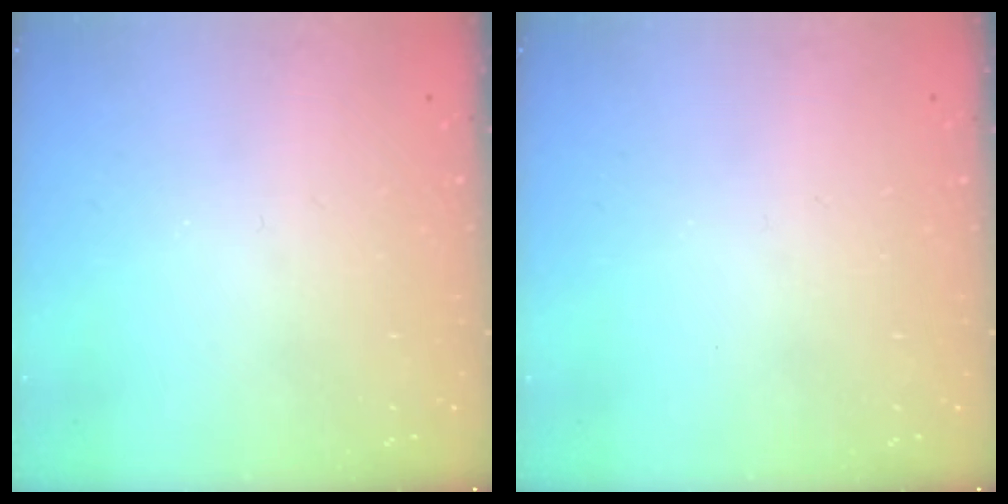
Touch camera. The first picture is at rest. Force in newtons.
{"total": 0.0}